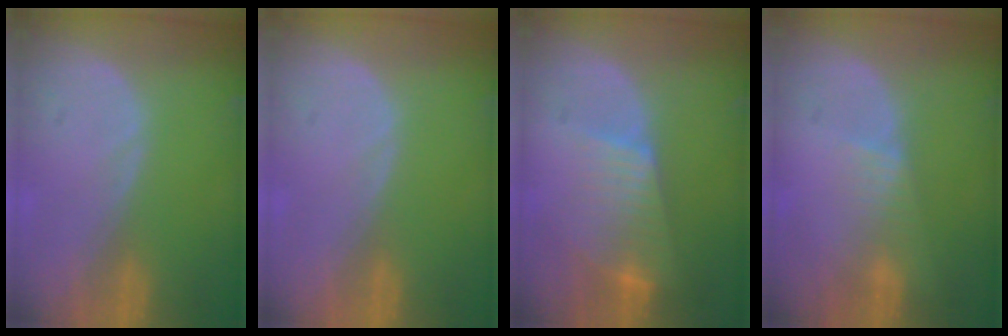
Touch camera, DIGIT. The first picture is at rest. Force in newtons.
{"total": 0.0}
{"total": 7.5, "press": 6.5, "slide": 3.7}
{"total": 2.6, "press": 2.4, "slide": 0.9}